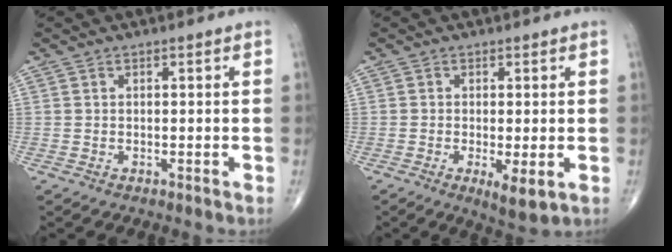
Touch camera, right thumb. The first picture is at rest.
{"total": 5.0, "force": [-1.3, 1.4, 4.6], "torque": [-0.077, -0.016, -0.020]}